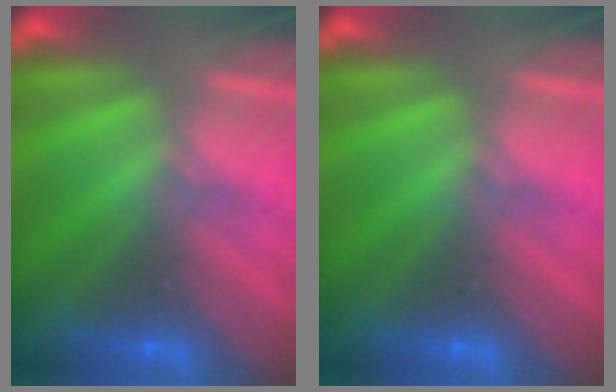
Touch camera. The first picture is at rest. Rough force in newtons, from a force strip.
{"total": 0.0}